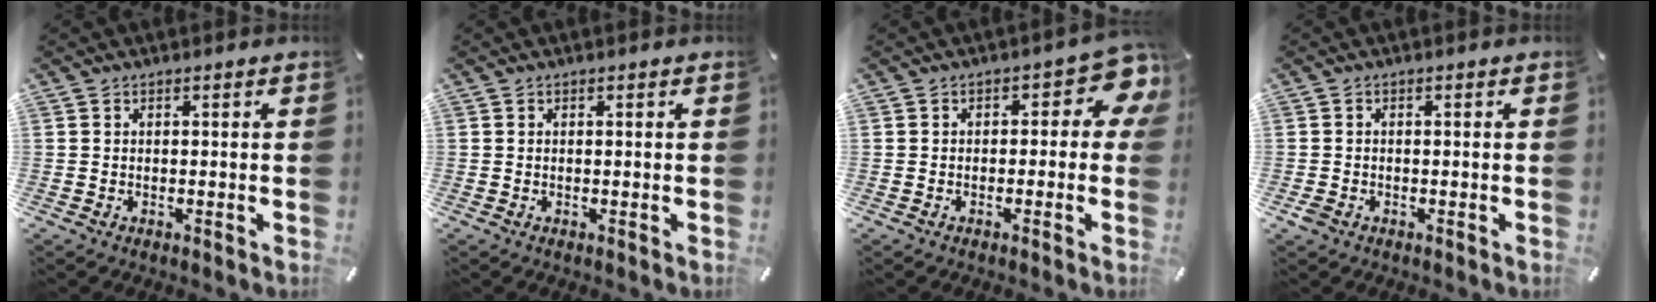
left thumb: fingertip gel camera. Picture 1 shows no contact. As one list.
[{"total": 0.0}, {"total": 7.4, "force": [1.9, 3.8, 6.1], "torque": [-0.076, -0.012, 0.029]}, {"total": 1.5, "force": [-0.7, 1.1, 0.8], "torque": [-0.013, 0.003, -0.014]}]